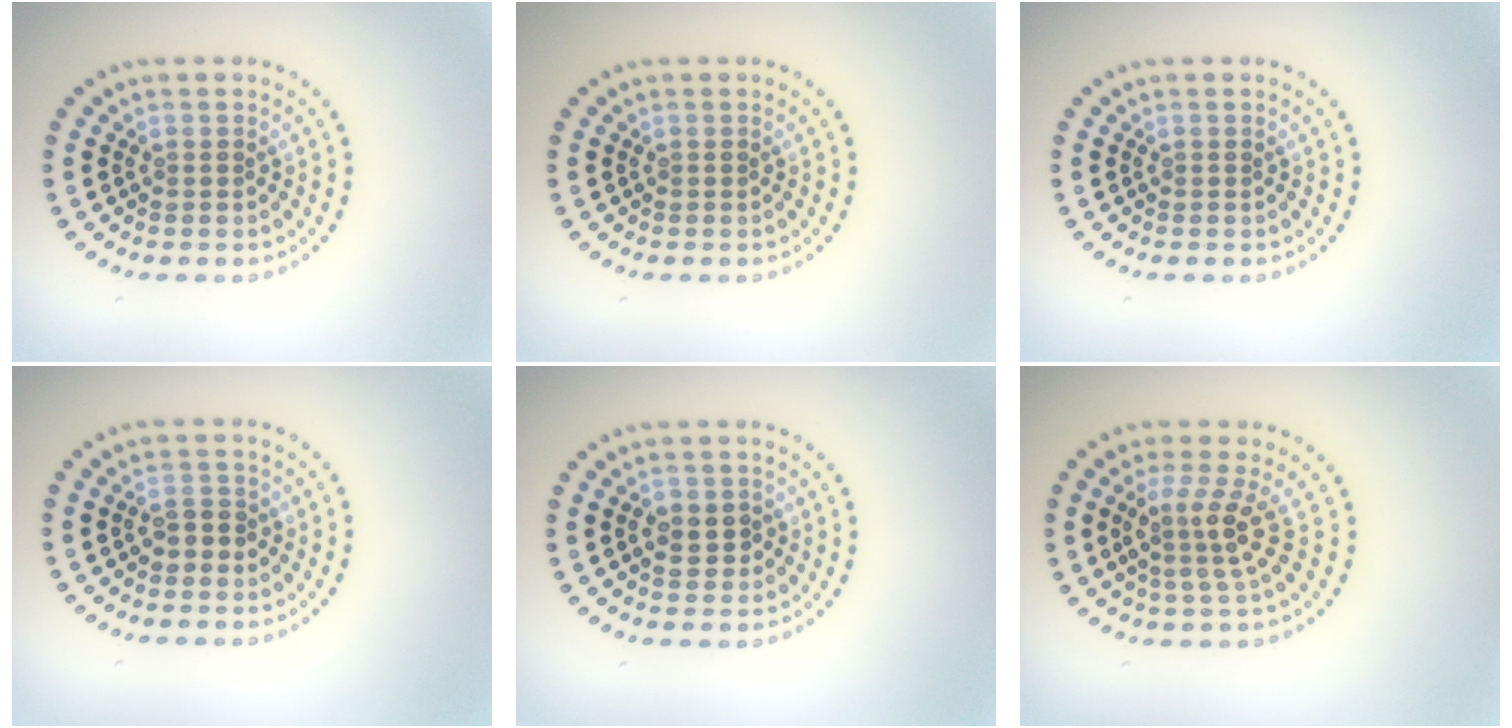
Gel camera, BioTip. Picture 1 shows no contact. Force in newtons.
{"total": 0.0}
{"total": 0.0}
{"total": 1.9, "press": 1.8, "slide": 0.6}
{"total": 2.3, "press": 2.2, "slide": 0.5}
{"total": 3.0, "press": 2.2, "slide": 2.0}